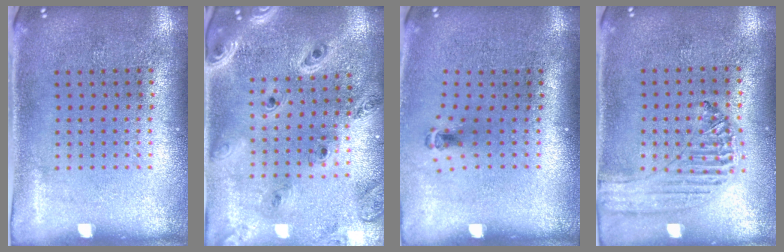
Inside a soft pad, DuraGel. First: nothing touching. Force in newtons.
{"total": 1.8, "press": 1.7, "slide": 0.4}
{"total": 0.6, "press": 0.4, "slide": 0.5}
{"total": 0.8, "press": 0.8, "slide": 0.1}